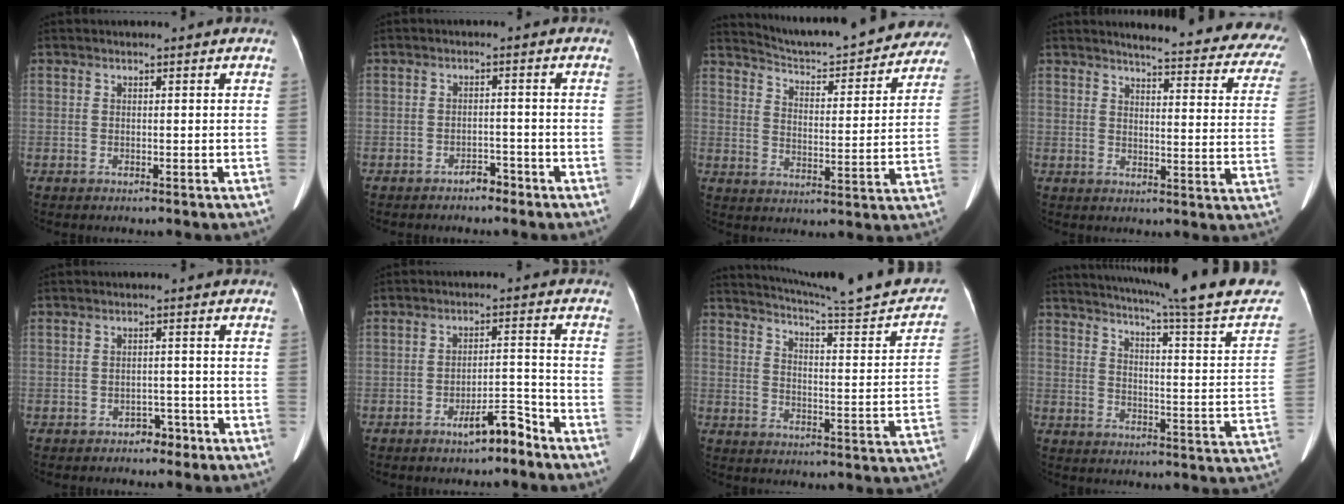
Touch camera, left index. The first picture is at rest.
{"total": 2.3, "force": [-2.0, 0.8, 0.8], "torque": [-0.014, 0.001, -0.032]}
{"total": 21.5, "force": [20.0, 3.8, 7.0], "torque": [-0.095, -0.026, 0.257]}
{"total": 23.1, "force": [21.1, 3.1, 8.8], "torque": [-0.086, -0.086, 0.219]}
{"total": 2.6, "force": [-2.0, 1.5, 0.8], "torque": [-0.011, 0.006, -0.026]}
{"total": 5.2, "force": [-4.1, 1.0, 3.0], "torque": [-0.044, 0.006, -0.068]}
{"total": 21.8, "force": [20.2, 0.4, 8.1], "torque": [-0.113, -0.061, 0.253]}
{"total": 25.9, "force": [22.3, -0.1, 13.2], "torque": [-0.193, -0.061, 0.273]}